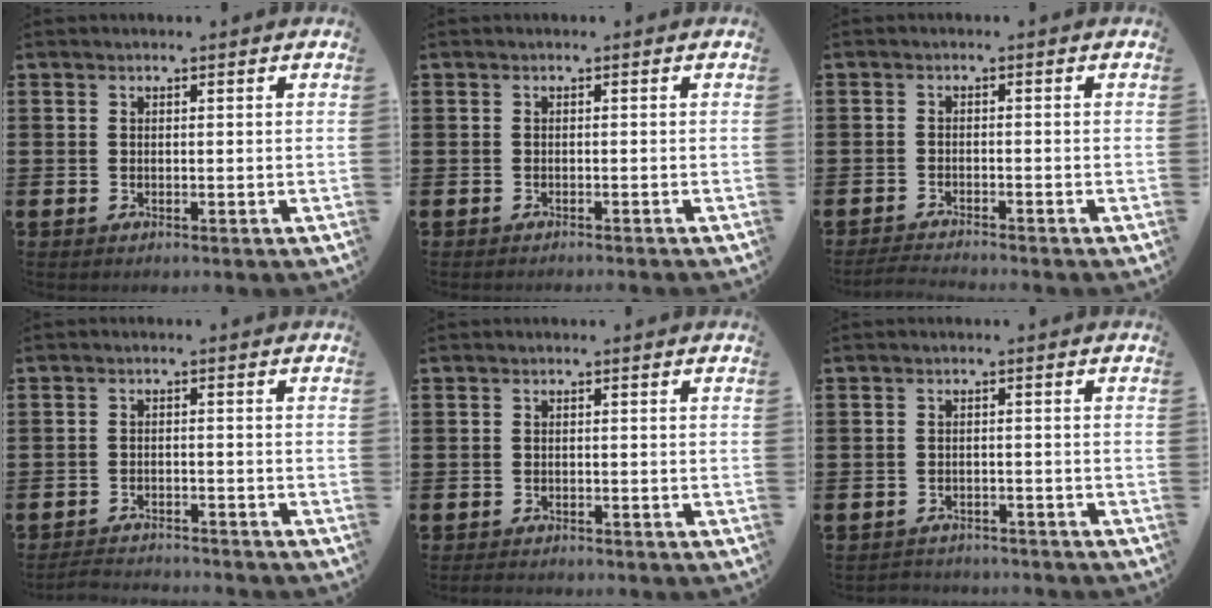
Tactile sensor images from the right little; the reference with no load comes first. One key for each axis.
{"total": 0.5, "fx": -0.5, "fy": -0.2, "fz": 0.0, "tx": 0.001, "ty": -0.001, "tz": -0.011}
{"total": 1.6, "fx": -1.6, "fy": -0.1, "fz": 0.3, "tx": -0.006, "ty": 0.004, "tz": -0.031}
{"total": 2.4, "fx": -2.4, "fy": 0.0, "fz": 0.0, "tx": -0.003, "ty": 0.003, "tz": -0.052}
{"total": 0.8, "fx": -0.8, "fy": 0.1, "fz": 0.0, "tx": -0.003, "ty": -0.001, "tz": -0.016}
{"total": 1.7, "fx": -1.7, "fy": 0.1, "fz": -0.3, "tx": -0.001, "ty": 0.004, "tz": -0.038}